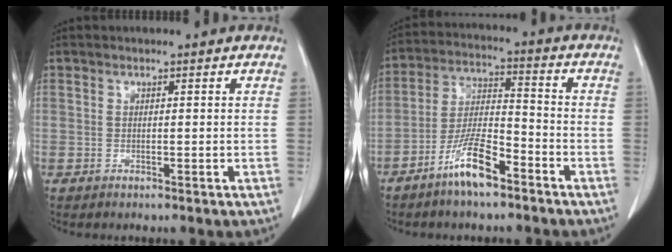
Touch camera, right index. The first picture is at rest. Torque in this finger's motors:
{"motor_torque": [0.67, -0.41, 0.29, 0.04]}